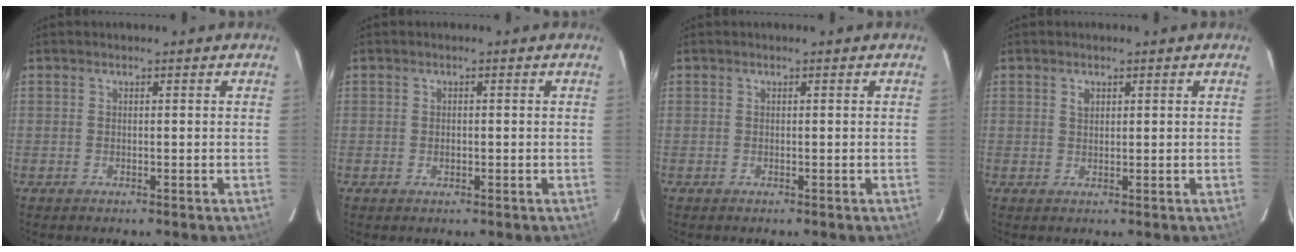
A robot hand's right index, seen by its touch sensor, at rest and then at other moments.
{"total": 0.9, "force": [-0.1, 0.8, 0.5], "torque": [-0.006, 0.001, -0.002]}
{"total": 0.0}
{"total": 1.4, "force": [0.6, 1.0, 0.7], "torque": [-0.013, 0.005, 0.011]}